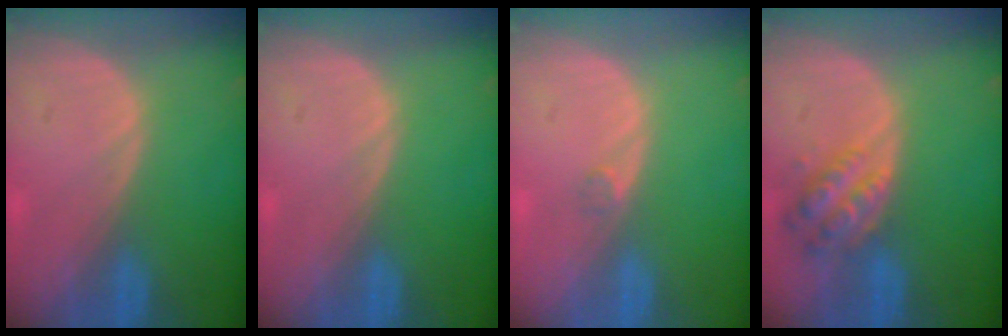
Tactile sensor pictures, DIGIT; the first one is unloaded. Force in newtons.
{"total": 0.0}
{"total": 0.9, "press": 0.8, "slide": 0.5}
{"total": 6.0, "press": 5.5, "slide": 2.3}